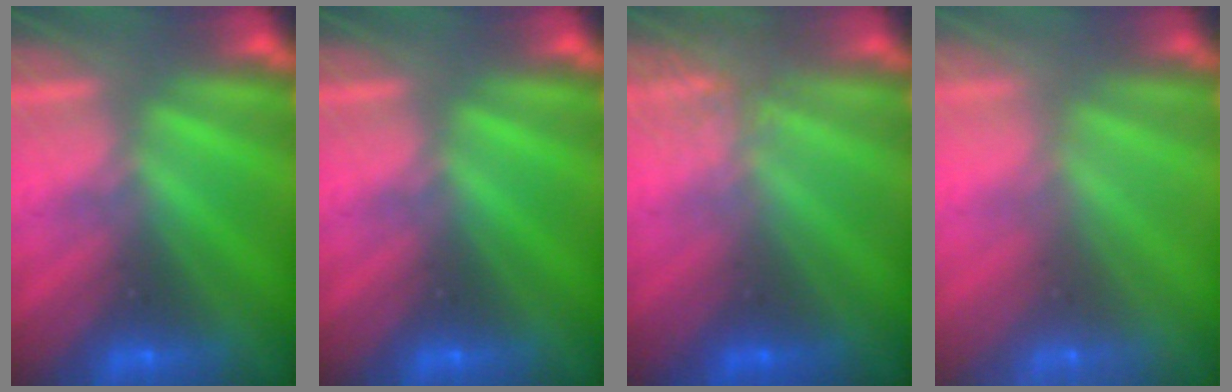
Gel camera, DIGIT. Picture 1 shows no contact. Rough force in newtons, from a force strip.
{"total": 0.0}
{"total": 2.2}
{"total": 7.4}